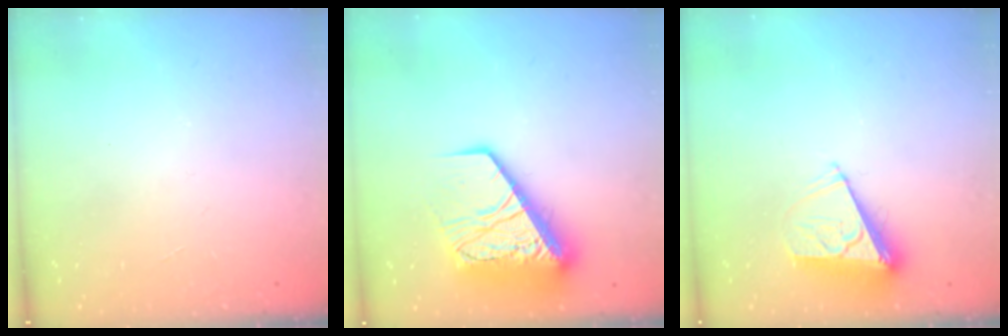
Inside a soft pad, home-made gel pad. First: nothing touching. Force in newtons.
{"total": 15.8, "press": 15.7, "slide": 1.7}
{"total": 9.5, "press": 9.5, "slide": 0.1}